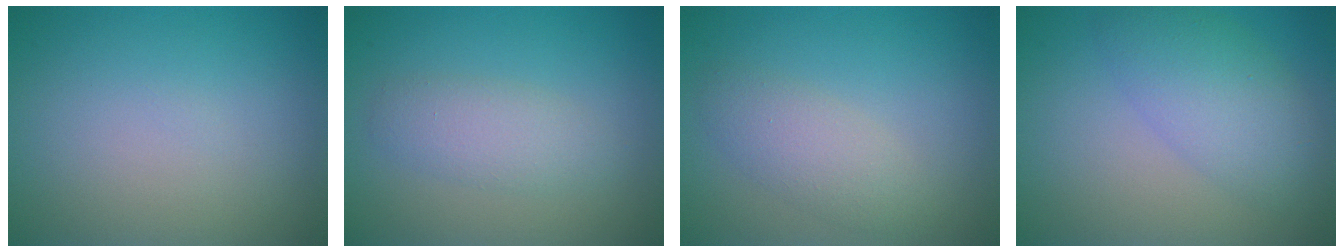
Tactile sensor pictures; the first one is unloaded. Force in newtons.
{"total": 2.7, "press": 2.7, "slide": 0.2}
{"total": 2.8, "press": 2.8, "slide": 0.1}
{"total": 4.7, "press": 4.7, "slide": 0.3}